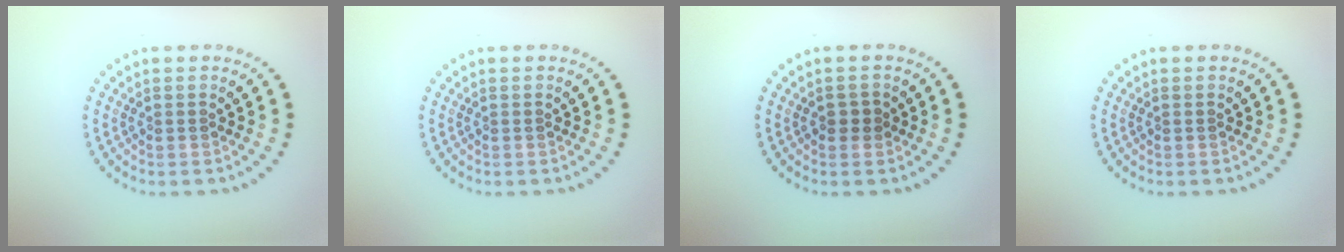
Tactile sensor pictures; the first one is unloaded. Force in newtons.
{"total": 0.0}
{"total": 1.2, "press": 1.2, "slide": 0.1}
{"total": 0.0}